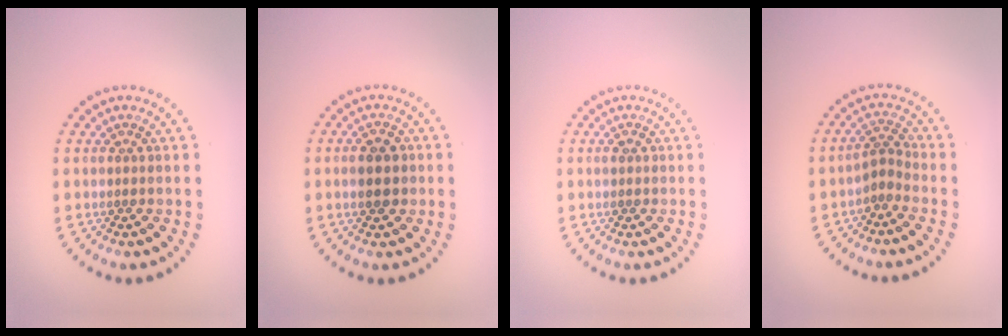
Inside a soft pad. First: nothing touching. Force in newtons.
{"total": 2.6, "press": 2.6, "slide": 0.2}
{"total": 0.9, "press": 0.9, "slide": 0.1}
{"total": 1.9, "press": 1.1, "slide": 1.5}